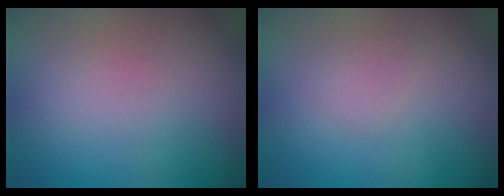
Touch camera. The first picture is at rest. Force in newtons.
{"total": 0.9, "press": 0.9, "slide": 0.0}